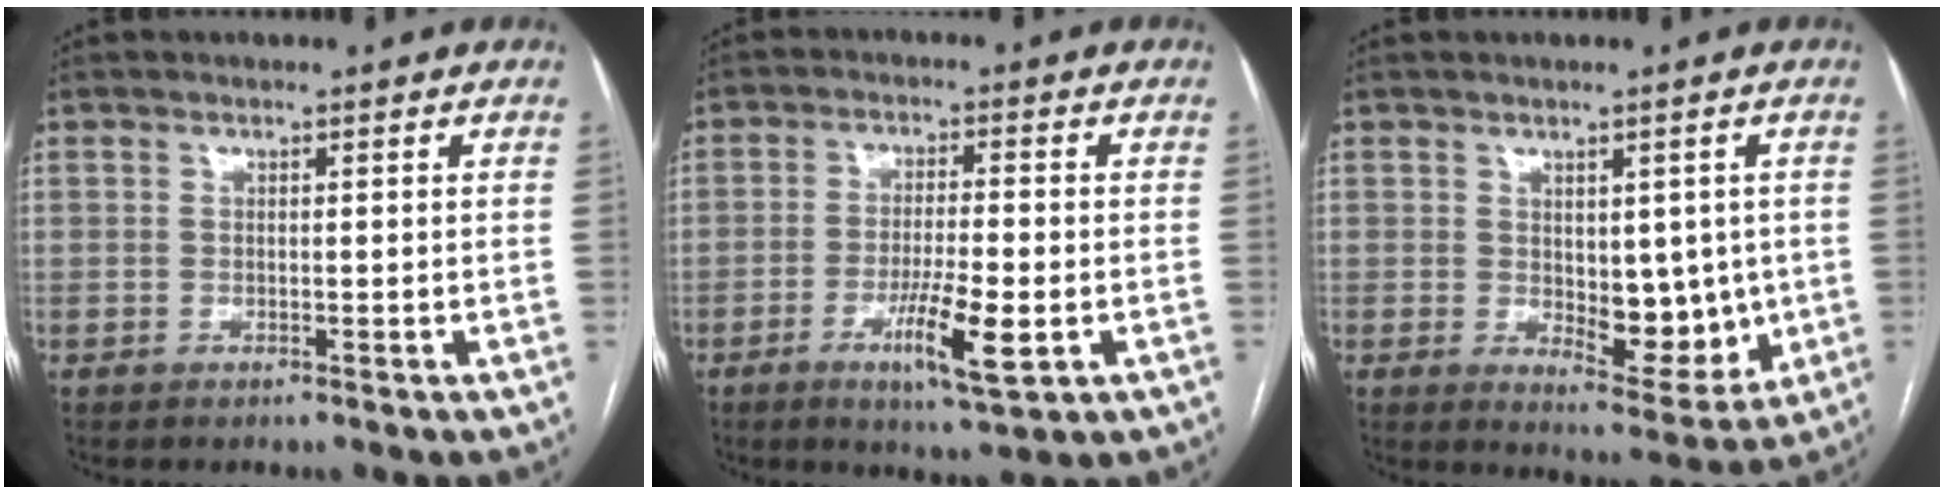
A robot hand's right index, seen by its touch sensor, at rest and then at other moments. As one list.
[{"total": 8.6, "force": [-3.2, 1.4, 7.8], "torque": [-0.138, -0.014, -0.047]}, {"total": 8.4, "force": [-0.2, 4.2, 7.3], "torque": [-0.089, -0.007, 0.017]}]